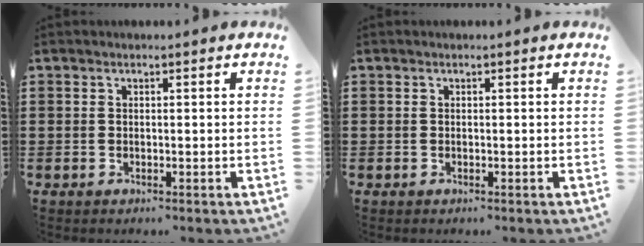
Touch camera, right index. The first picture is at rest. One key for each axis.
{"total": 0.0}